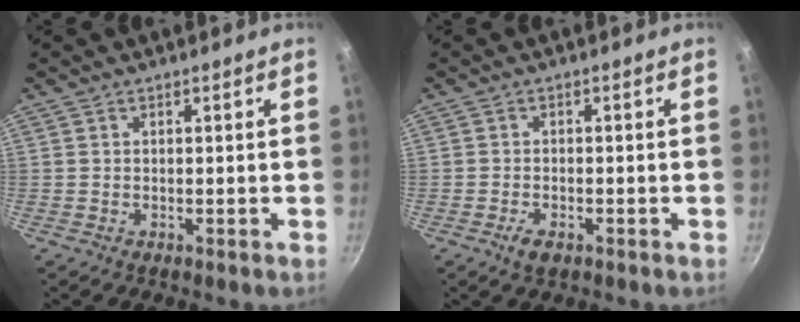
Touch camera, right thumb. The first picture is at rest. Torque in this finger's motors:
{"motor_torque": [0.57, 0.71, 0.51, -0.29, 0.10]}